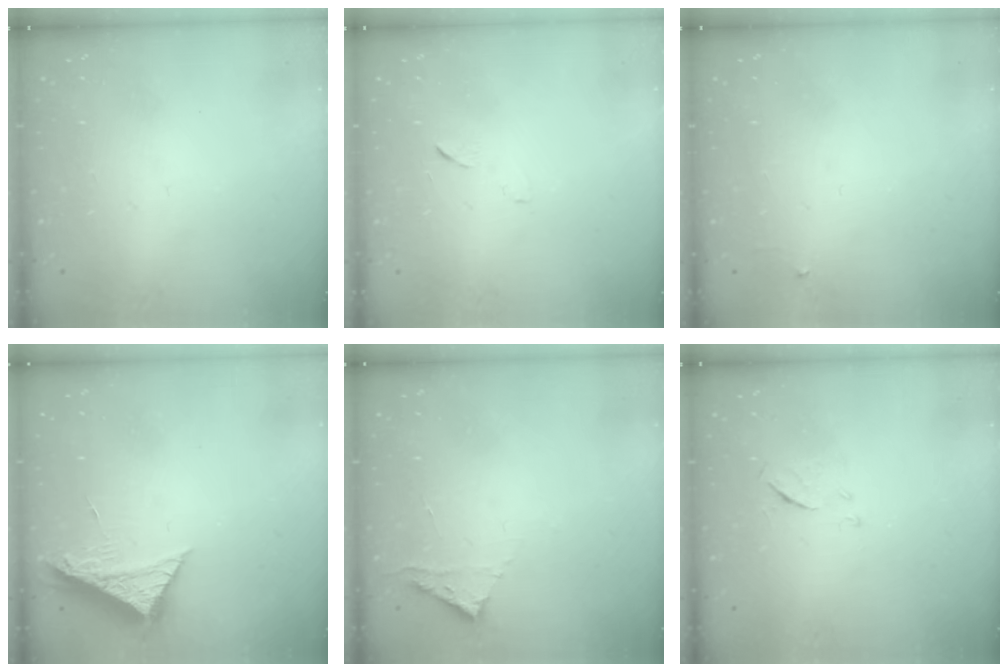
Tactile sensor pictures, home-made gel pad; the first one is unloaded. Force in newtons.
{"total": 5.0, "press": 4.9, "slide": 0.6}
{"total": 2.5, "press": 2.5, "slide": 0.4}
{"total": 7.9, "press": 7.8, "slide": 0.7}
{"total": 2.8, "press": 2.8, "slide": 0.3}
{"total": 5.9, "press": 5.9, "slide": 0.5}